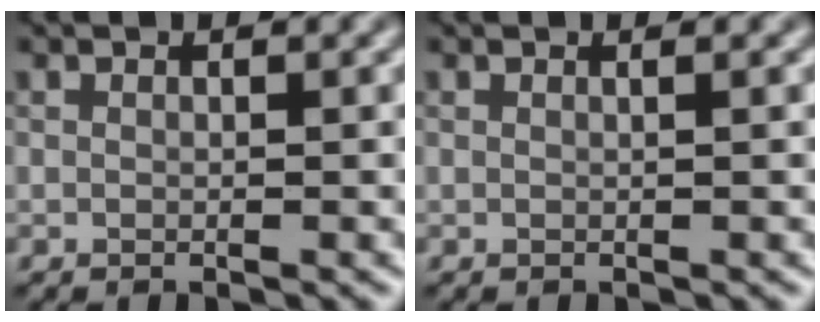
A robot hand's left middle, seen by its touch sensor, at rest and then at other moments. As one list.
[{"total": 0.9, "force": [0.3, 0.5, 0.7], "torque": [-0.006, 0.000, -0.005]}]